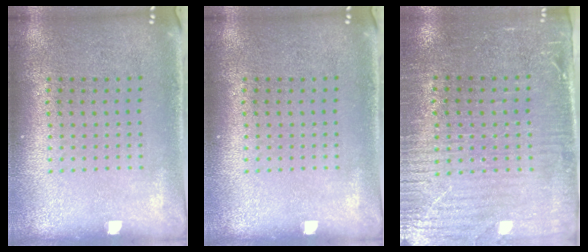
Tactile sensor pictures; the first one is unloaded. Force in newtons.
{"total": 0.0}
{"total": 3.6, "press": 3.0, "slide": 2.0}